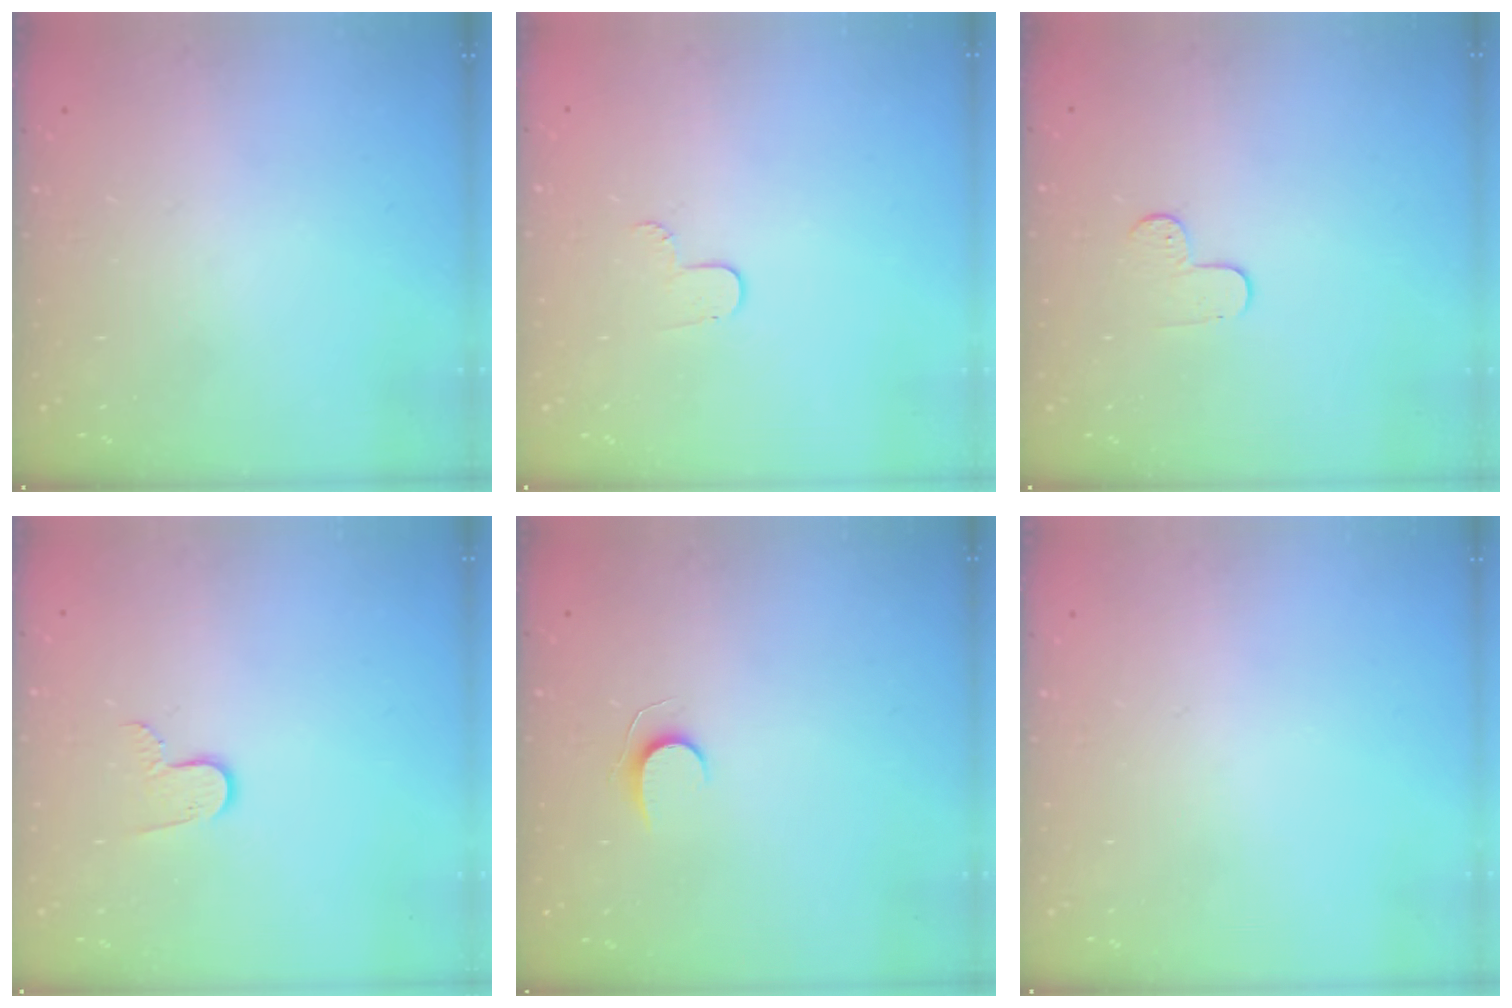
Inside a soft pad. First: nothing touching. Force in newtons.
{"total": 3.8, "press": 3.8, "slide": 0.4}
{"total": 5.9, "press": 5.9, "slide": 0.5}
{"total": 6.1, "press": 6.1, "slide": 0.6}
{"total": 5.4, "press": 5.4, "slide": 0.5}
{"total": 0.0}